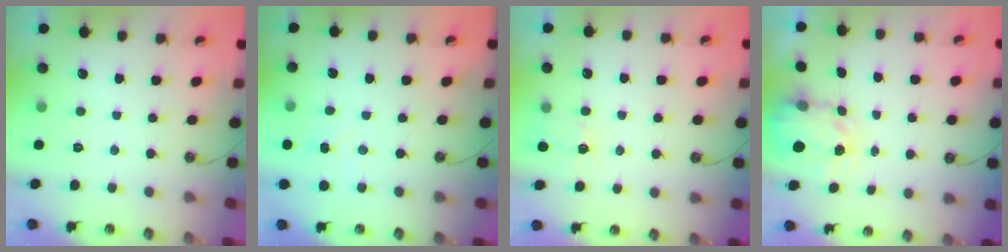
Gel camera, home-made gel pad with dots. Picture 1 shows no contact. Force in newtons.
{"total": 3.7, "press": 3.7, "slide": 0.4}
{"total": 5.6, "press": 5.6, "slide": 0.6}
{"total": 3.7, "press": 3.7, "slide": 0.4}